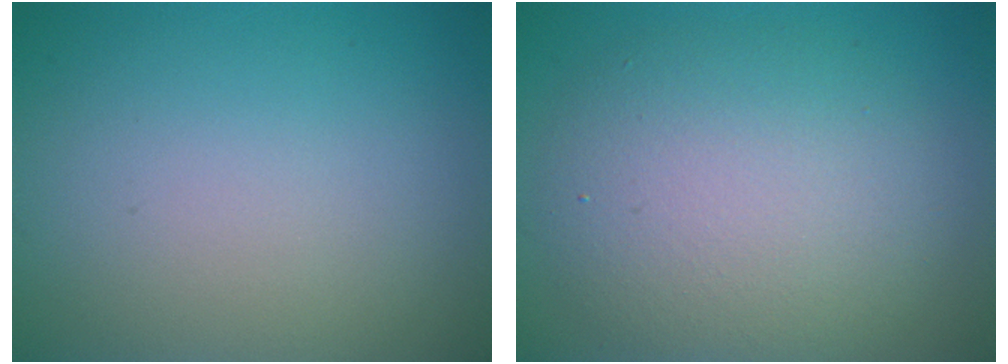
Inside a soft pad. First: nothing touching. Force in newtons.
{"total": 7.0, "press": 7.0, "slide": 0.6}